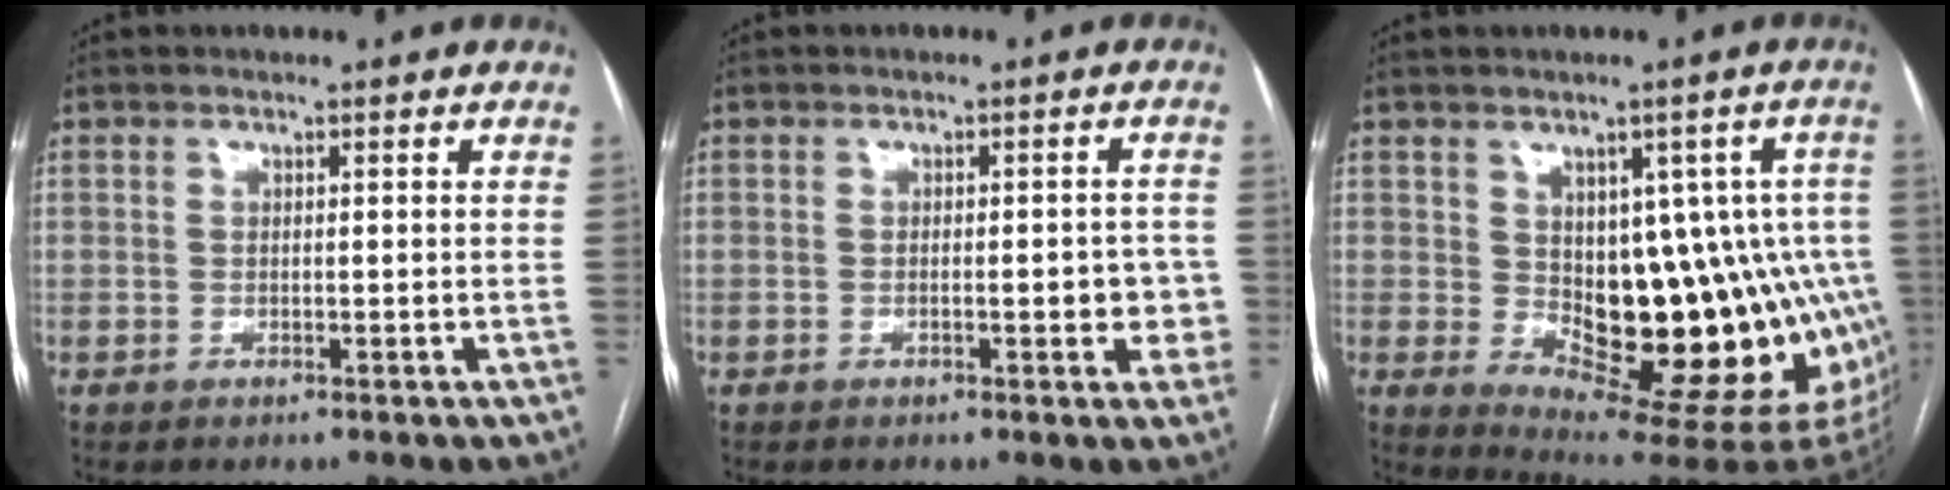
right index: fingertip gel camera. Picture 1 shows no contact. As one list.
[{"total": 4.3, "force": [-1.0, 1.5, 3.9], "torque": [-0.041, 0.008, -0.011]}, {"total": 18.4, "force": [-1.8, 8.4, 16.3], "torque": [-0.144, 0.025, 0.001]}]